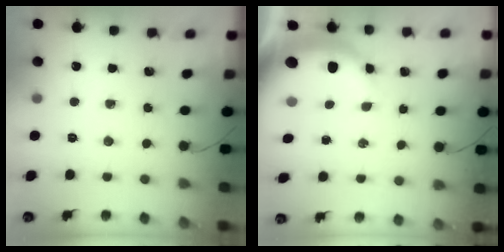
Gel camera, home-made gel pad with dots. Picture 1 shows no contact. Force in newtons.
{"total": 7.8, "press": 7.7, "slide": 1.4}